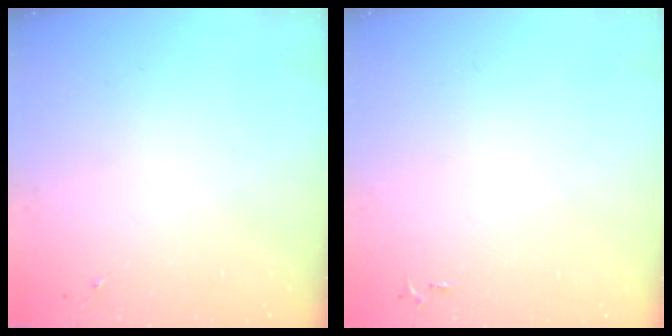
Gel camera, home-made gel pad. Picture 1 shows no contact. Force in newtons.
{"total": 2.5, "press": 2.5, "slide": 0.3}